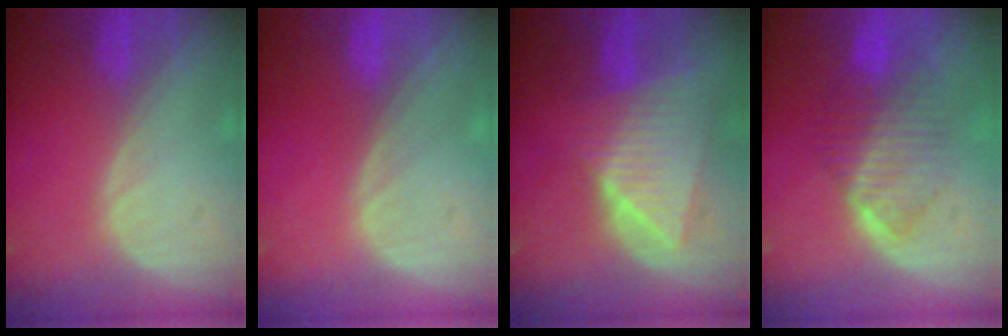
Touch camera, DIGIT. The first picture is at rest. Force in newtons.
{"total": 0.0}
{"total": 9.0, "press": 7.9, "slide": 4.3}
{"total": 6.5, "press": 6.5, "slide": 0.1}